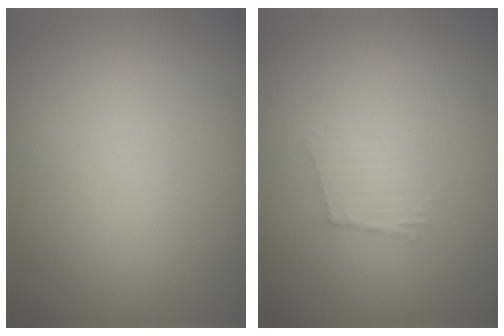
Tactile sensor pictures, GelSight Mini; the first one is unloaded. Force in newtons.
{"total": 1.2, "press": 1.2, "slide": 0.2}